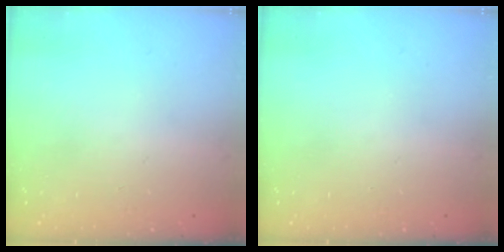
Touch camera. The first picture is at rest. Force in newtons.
{"total": 0.0}